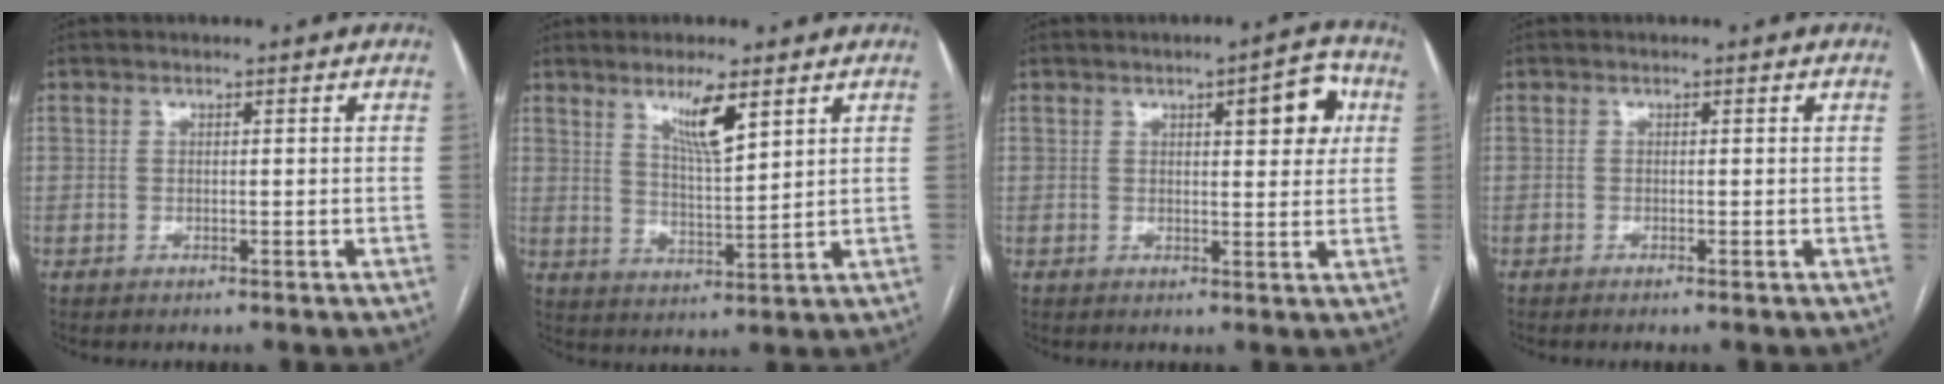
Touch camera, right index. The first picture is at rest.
{"total": 6.8, "force": [4.0, 0.7, 5.4], "torque": [-0.100, -0.010, 0.075]}
{"total": 6.6, "force": [2.3, 1.8, 5.9], "torque": [-0.072, 0.010, 0.026]}
{"total": 0.5, "force": [-0.3, -0.1, 0.4], "torque": [-0.008, 0.000, -0.007]}